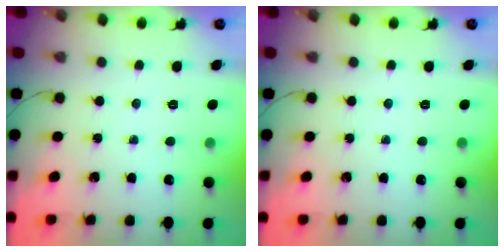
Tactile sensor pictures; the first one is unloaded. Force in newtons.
{"total": 0.0}